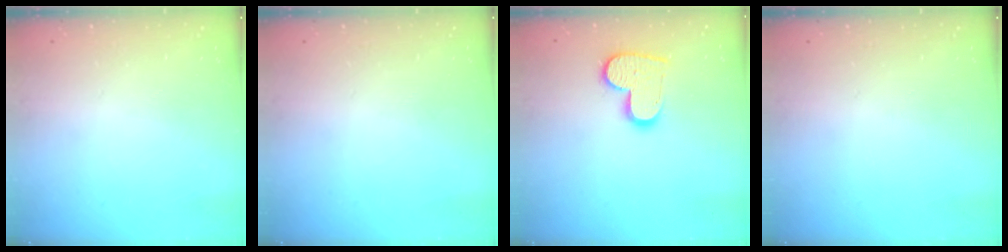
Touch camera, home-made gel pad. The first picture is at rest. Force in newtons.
{"total": 0.0}
{"total": 13.0, "press": 13.0, "slide": 1.0}
{"total": 0.0}